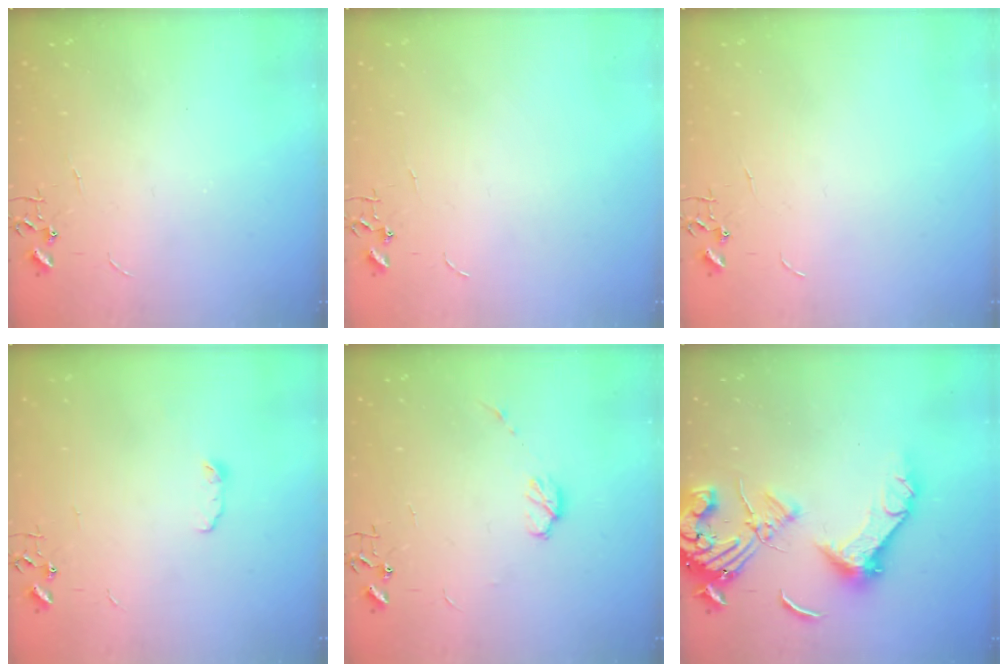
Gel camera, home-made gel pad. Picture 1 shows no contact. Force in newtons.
{"total": 0.0}
{"total": 0.0}
{"total": 3.7, "press": 3.5, "slide": 0.9}
{"total": 5.7, "press": 5.6, "slide": 1.2}
{"total": 17.0, "press": 16.9, "slide": 2.3}